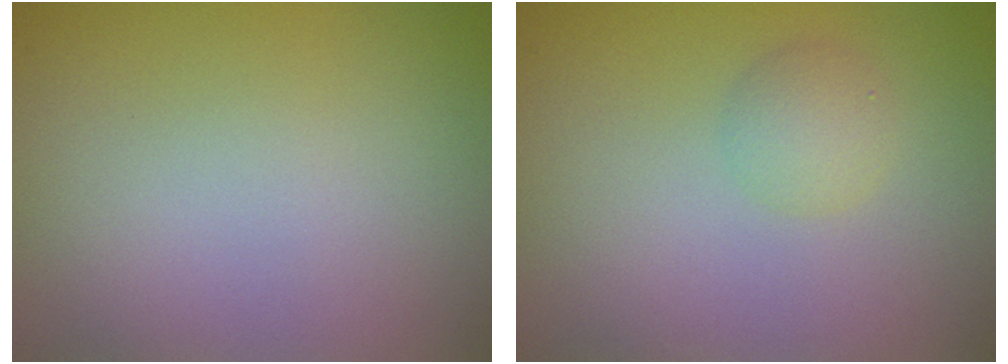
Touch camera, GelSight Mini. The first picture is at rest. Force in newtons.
{"total": 1.7, "press": 1.7, "slide": 0.1}